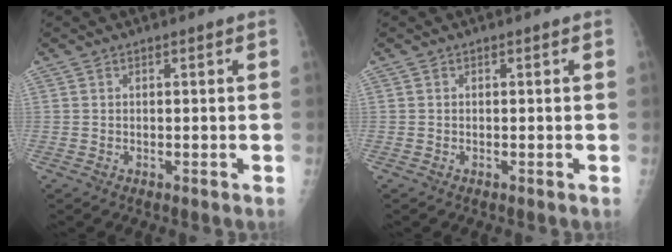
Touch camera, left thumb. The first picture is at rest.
{"total": 0.0}